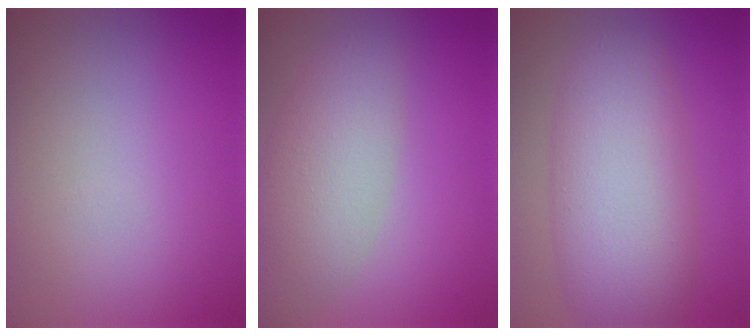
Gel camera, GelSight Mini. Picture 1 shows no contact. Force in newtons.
{"total": 5.4, "press": 5.4, "slide": 0.2}
{"total": 8.3, "press": 8.3, "slide": 0.4}